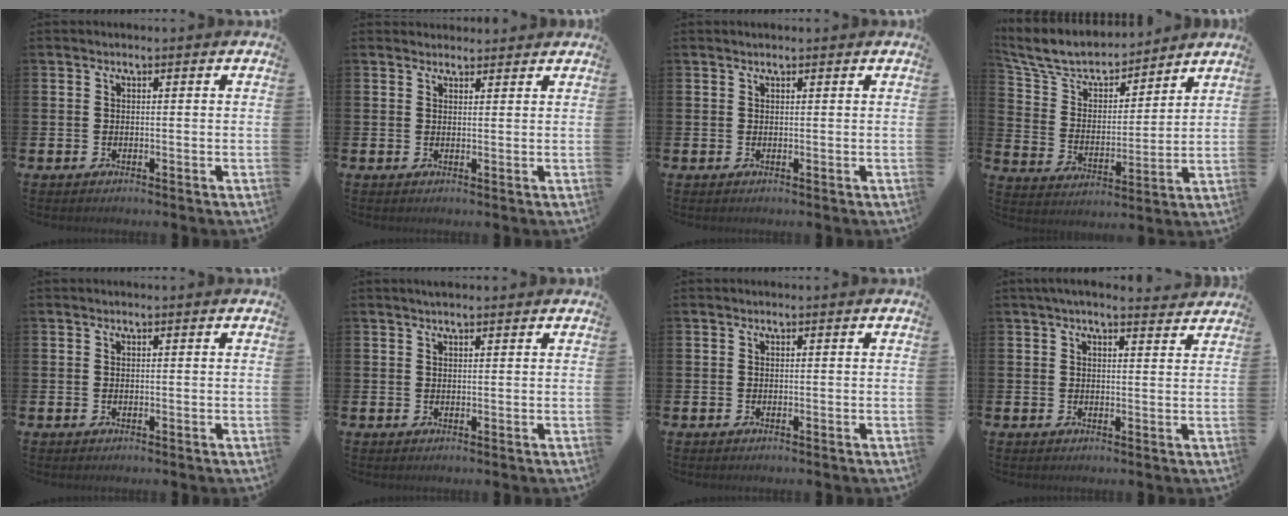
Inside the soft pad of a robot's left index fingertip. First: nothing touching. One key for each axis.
{"total": 1.9, "fx": 1.8, "fy": 0.6, "fz": -0.1, "tx": 0.010, "ty": -0.007, "tz": 0.033}
{"total": 0.7, "fx": 0.6, "fy": 0.1, "fz": 0.2, "tx": -0.002, "ty": 0.000, "tz": 0.011}
{"total": 8.1, "fx": 7.4, "fy": 2.5, "fz": 2.3, "tx": -0.086, "ty": -0.049, "tz": 0.131}
{"total": 0.0}
{"total": 1.5, "fx": 1.5, "fy": 0.2, "fz": 0.4, "tx": -0.006, "ty": 0.002, "tz": 0.026}
{"total": 0.0}
{"total": 3.3, "fx": 3.1, "fy": 0.3, "fz": 1.2, "tx": -0.026, "ty": -0.009, "tz": 0.055}